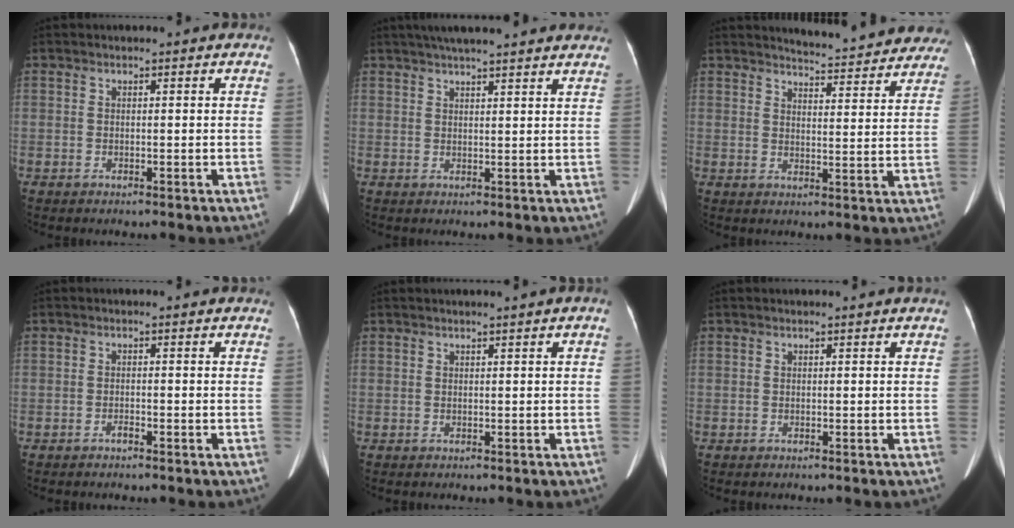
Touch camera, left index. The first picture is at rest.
{"total": 14.6, "force": [12.6, 1.1, 7.2], "torque": [-0.108, 0.043, 0.161]}
{"total": 15.3, "force": [14.5, 2.3, 4.2], "torque": [-0.035, -0.034, 0.157]}
{"total": 0.9, "force": [-0.8, 0.1, 0.3], "torque": [-0.011, -0.003, -0.014]}
{"total": 1.1, "force": [0.6, -0.3, 0.9], "torque": [-0.016, 0.001, 0.012]}
{"total": 0.0}